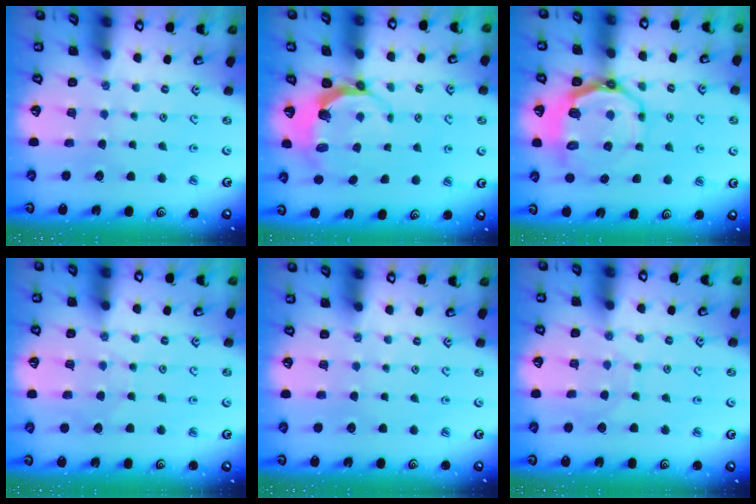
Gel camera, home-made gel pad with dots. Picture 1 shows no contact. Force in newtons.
{"total": 5.8, "press": 4.7, "slide": 3.4}
{"total": 10.2, "press": 9.4, "slide": 4.0}
{"total": 4.7, "press": 4.7, "slide": 0.5}
{"total": 0.0}
{"total": 5.4, "press": 5.4, "slide": 0.5}